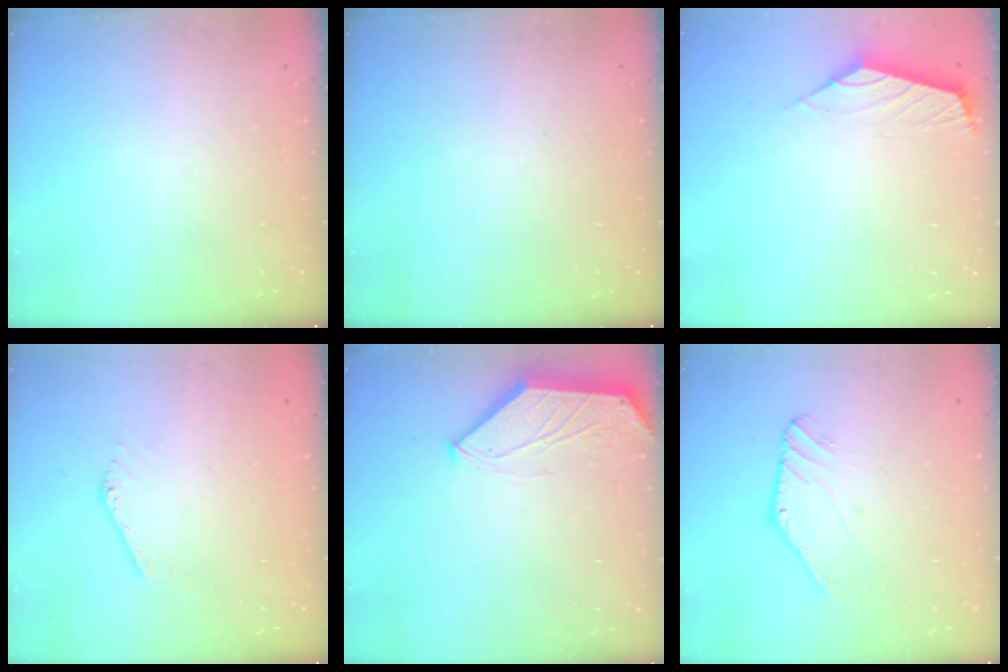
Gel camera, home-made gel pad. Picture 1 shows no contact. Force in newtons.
{"total": 0.0}
{"total": 2.6, "press": 2.5, "slide": 0.7}
{"total": 1.6, "press": 1.6, "slide": 0.0}
{"total": 0.5, "press": 0.5, "slide": 0.3}
{"total": 1.0, "press": 1.0, "slide": 0.1}